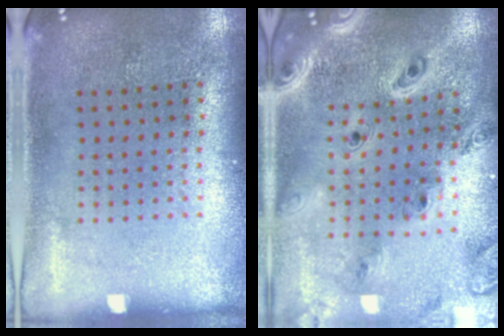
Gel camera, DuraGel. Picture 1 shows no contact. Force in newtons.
{"total": 2.6, "press": 2.3, "slide": 1.2}